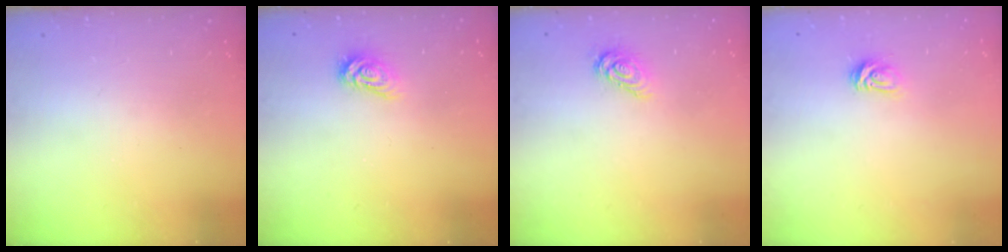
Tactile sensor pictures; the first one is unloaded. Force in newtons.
{"total": 3.9, "press": 3.9, "slide": 0.4}
{"total": 5.8, "press": 5.8, "slide": 0.3}
{"total": 3.9, "press": 3.9, "slide": 0.5}